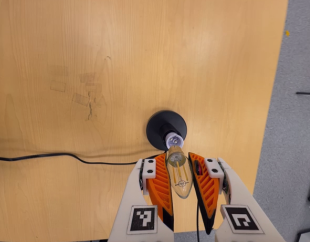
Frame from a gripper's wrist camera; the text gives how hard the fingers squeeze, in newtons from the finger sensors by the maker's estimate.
{"total": 20.2, "left": 22.1, "right": 18.3}